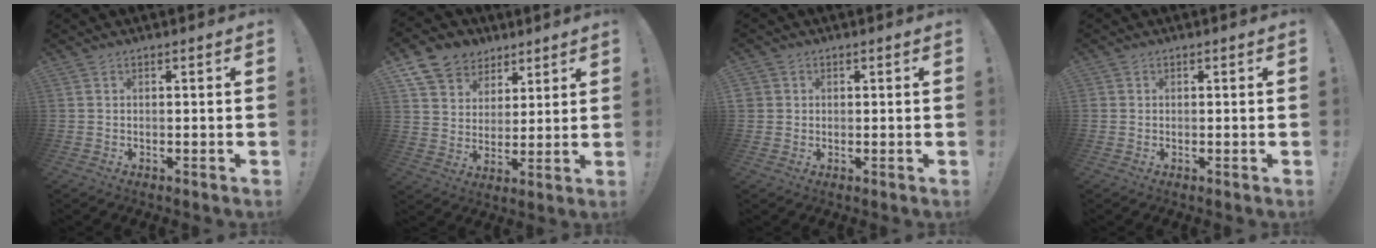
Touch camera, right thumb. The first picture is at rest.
{"total": 10.3, "force": [6.6, 7.6, 2.1], "torque": [-0.037, -0.045, 0.131]}
{"total": 2.1, "force": [0.2, 2.0, 0.1], "torque": [0.006, -0.001, 0.004]}
{"total": 0.8, "force": [0.1, 0.8, 0.1], "torque": [-0.004, 0.004, 0.002]}